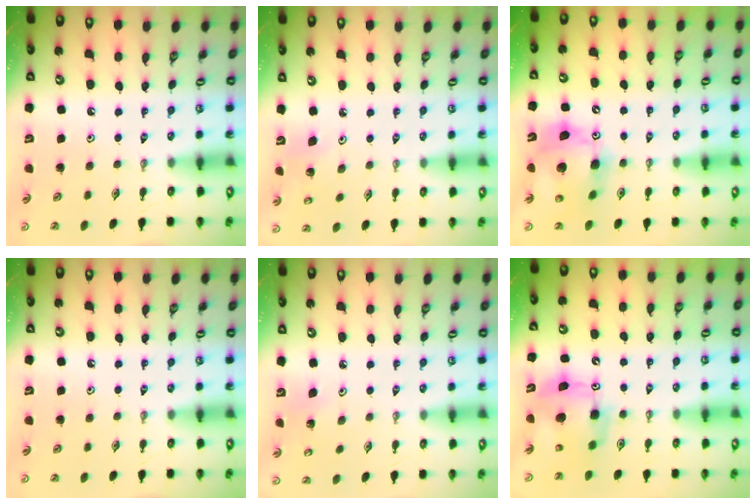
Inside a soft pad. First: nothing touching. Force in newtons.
{"total": 4.3, "press": 4.2, "slide": 1.0}
{"total": 14.4, "press": 14.1, "slide": 2.6}
{"total": 0.0}
{"total": 4.8, "press": 4.6, "slide": 1.3}
{"total": 9.4, "press": 9.4, "slide": 0.8}